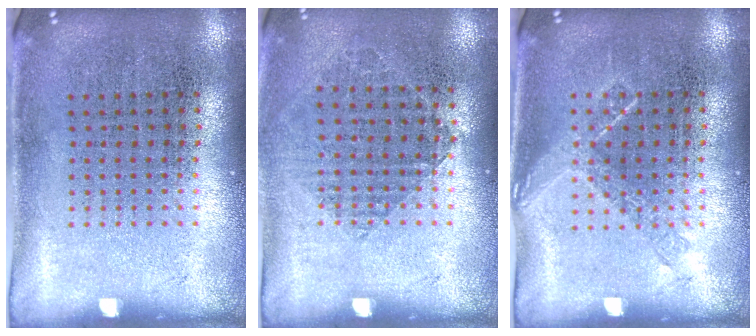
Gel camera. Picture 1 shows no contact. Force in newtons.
{"total": 0.8, "press": 0.7, "slide": 0.3}
{"total": 0.8, "press": 0.8, "slide": 0.3}